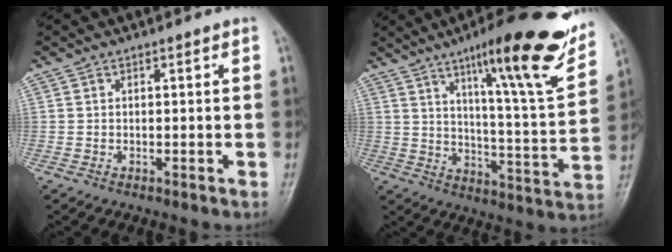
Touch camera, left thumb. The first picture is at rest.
{"total": 22.5, "force": [13.8, 3.7, 17.3], "torque": [-0.215, -0.058, 0.208]}